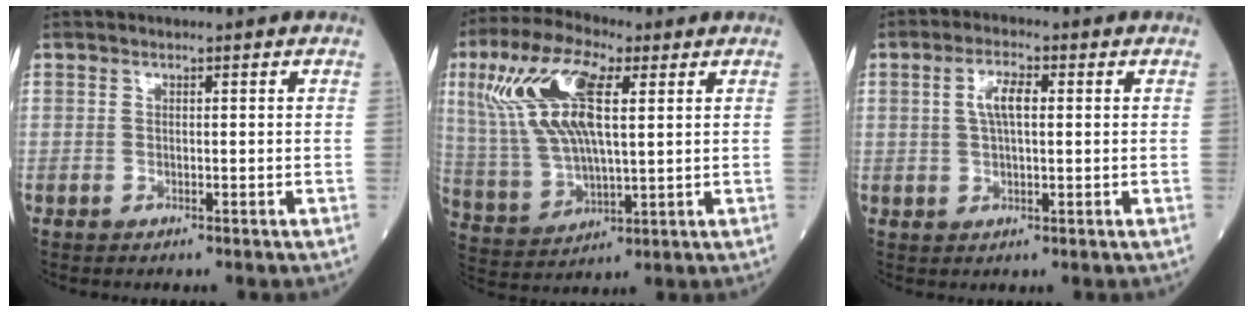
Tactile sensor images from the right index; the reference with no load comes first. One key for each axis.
{"total": 15.7, "fx": 5.4, "fy": 5.0, "fz": 13.8, "tx": -0.308, "ty": 0.021, "tz": 0.107}
{"total": 4.4, "fx": 1.1, "fy": 1.3, "fz": 4.1, "tx": -0.084, "ty": 0.012, "tz": 0.023}